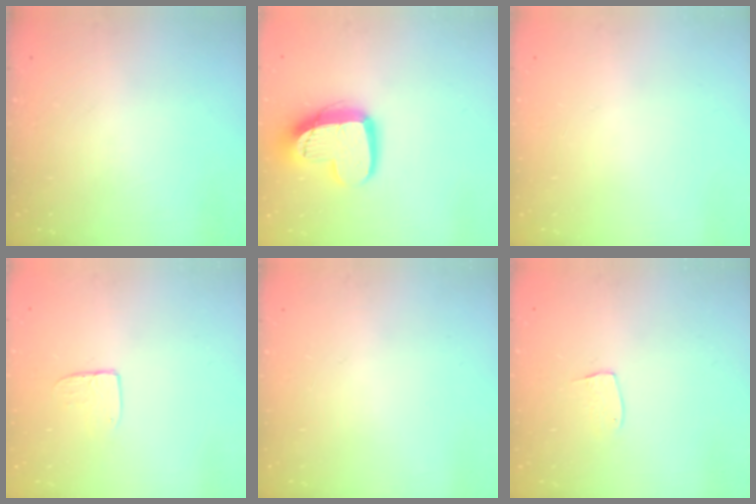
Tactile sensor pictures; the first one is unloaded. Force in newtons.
{"total": 14.0, "press": 13.9, "slide": 1.3}
{"total": 0.0}
{"total": 5.4, "press": 5.4, "slide": 0.4}
{"total": 0.0}
{"total": 5.2, "press": 5.2, "slide": 0.3}